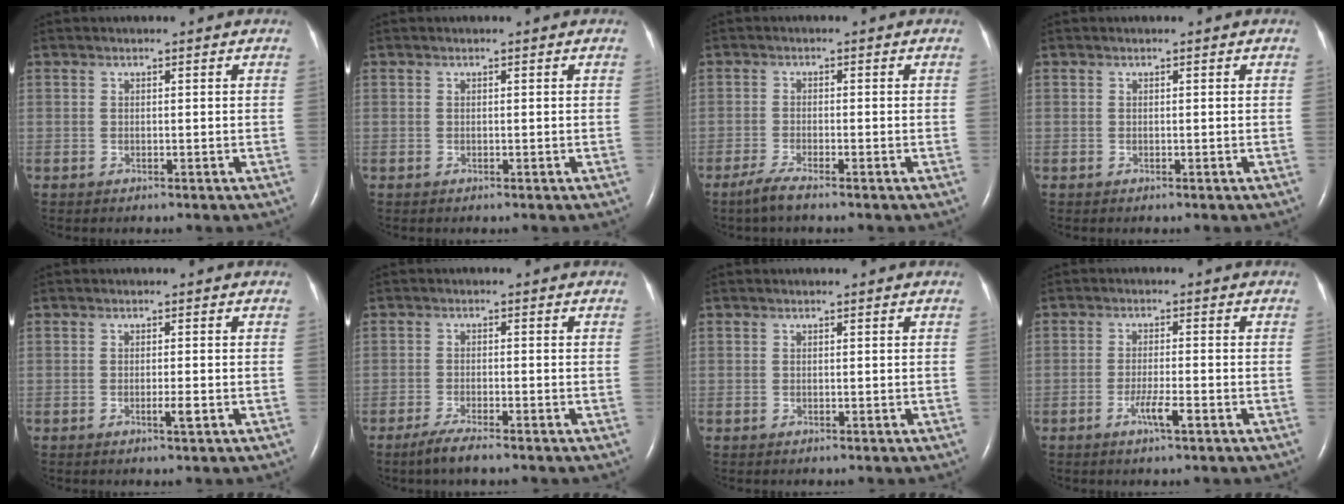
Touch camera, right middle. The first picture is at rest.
{"total": 0.0}
{"total": 2.8, "force": [-2.2, -0.1, 1.8], "torque": [-0.051, -0.008, -0.046]}
{"total": 0.0}
{"total": 1.5, "force": [-0.6, -0.1, 1.4], "torque": [-0.028, -0.004, -0.010]}
{"total": 3.7, "force": [-2.8, 0.2, 2.4], "torque": [-0.056, -0.009, -0.051]}
{"total": 0.0}
{"total": 3.3, "force": [-1.7, 0.0, 2.8], "torque": [-0.057, -0.003, -0.032]}